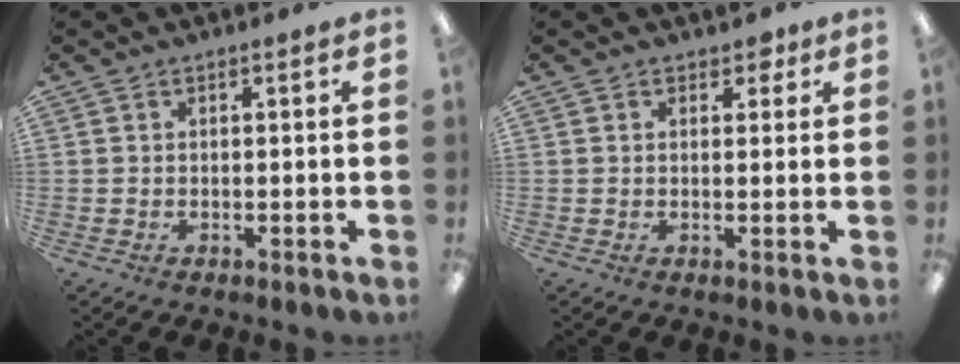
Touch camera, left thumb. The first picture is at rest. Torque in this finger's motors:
{"motor_torque": [0.21, 0.22, -0.39, 0.37, 0.03]}